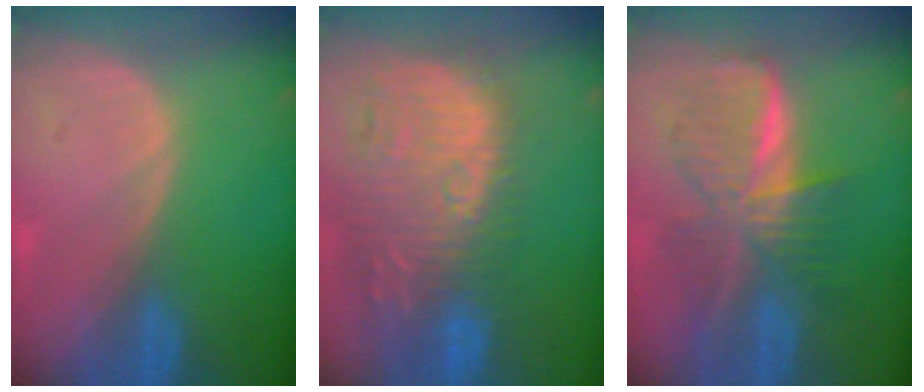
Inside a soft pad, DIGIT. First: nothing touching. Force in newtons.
{"total": 13.7, "press": 12.2, "slide": 6.3}
{"total": 8.9, "press": 8.9, "slide": 0.6}